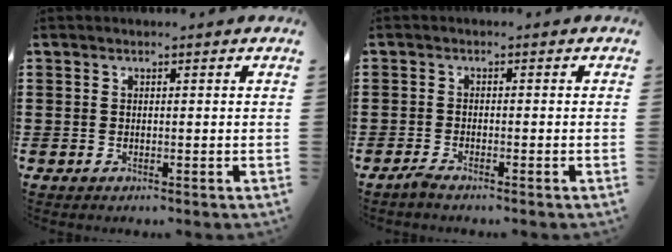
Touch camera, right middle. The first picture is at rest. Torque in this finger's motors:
{"motor_torque": [-0.08, -0.03, 0.08, 0.01]}